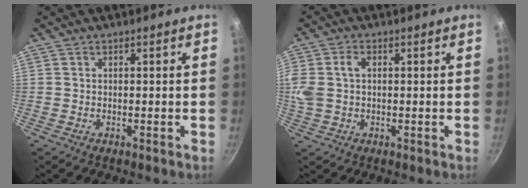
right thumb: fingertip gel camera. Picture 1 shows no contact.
{"total": 6.5, "force": [0.9, 4.4, 4.7], "torque": [-0.097, 0.011, 0.015]}